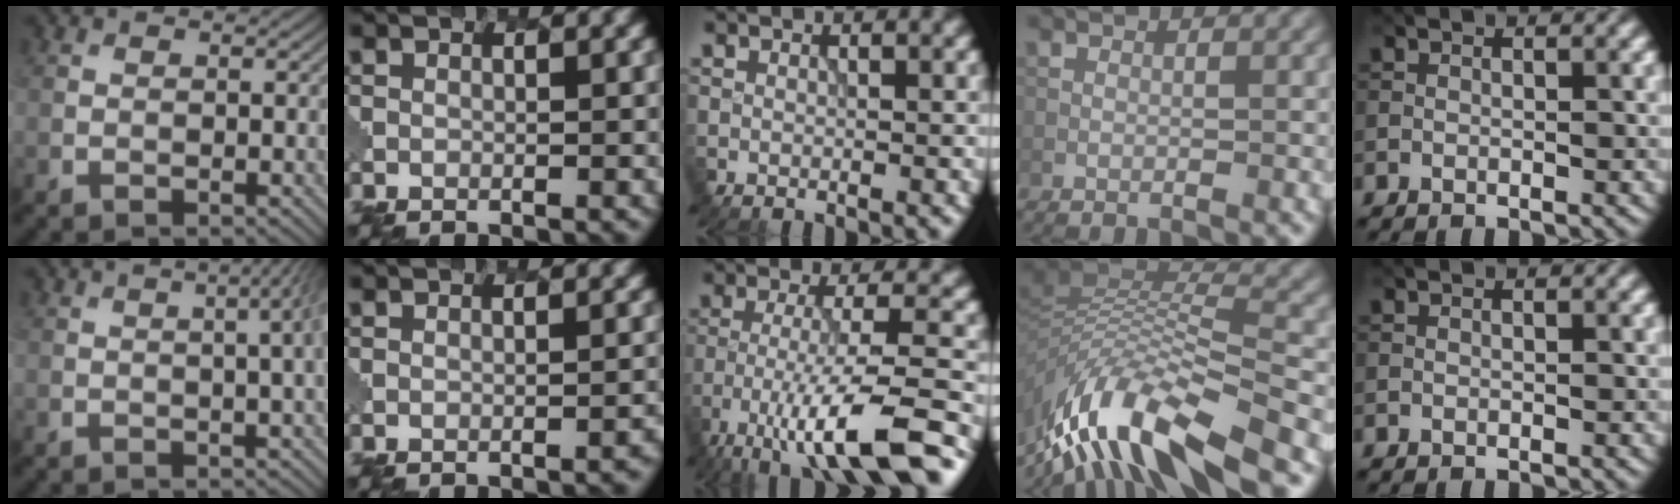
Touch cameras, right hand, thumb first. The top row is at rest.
{"thumb": {"total": 5.6, "force": [0.7, 1.5, 5.3], "torque": [-0.055, 0.022, 0.002]}, "index": {"total": 1.5, "force": [-0.9, 0.4, 1.0], "torque": [-0.003, 0.004, -0.013]}, "middle": {"total": 11.6, "force": [-7.4, 2.4, 8.6], "torque": [-0.151, 0.003, -0.124]}, "ring": {"total": 12.7, "force": [-8.0, 3.7, 9.1], "torque": [-0.187, 0.024, -0.145]}}